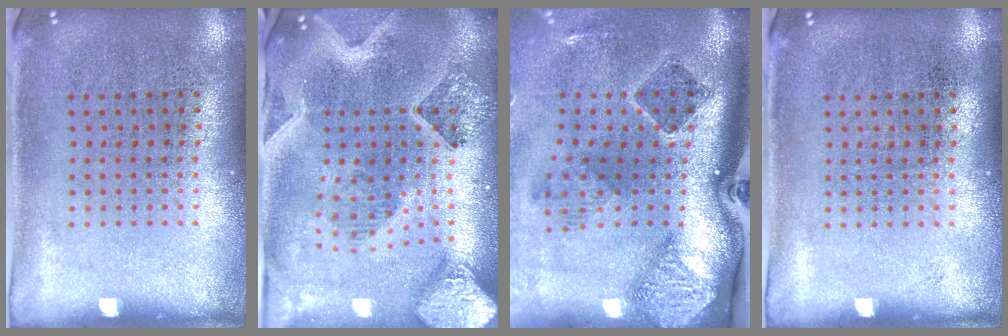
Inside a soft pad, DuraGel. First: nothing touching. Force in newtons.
{"total": 3.3, "press": 2.7, "slide": 1.9}
{"total": 2.5, "press": 1.7, "slide": 1.8}
{"total": 0.0}